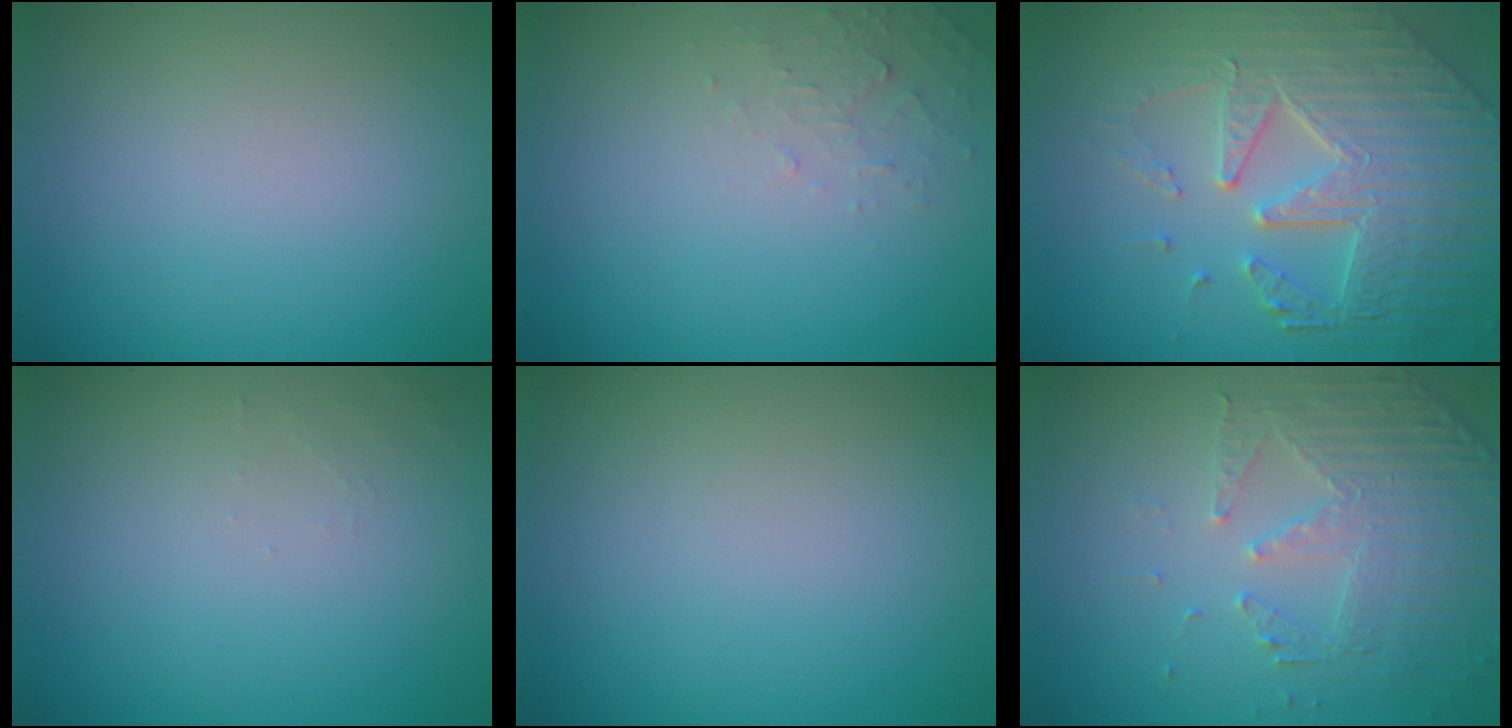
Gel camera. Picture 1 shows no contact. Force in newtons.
{"total": 1.4, "press": 1.4, "slide": 0.2}
{"total": 7.8, "press": 5.9, "slide": 5.1}
{"total": 0.7, "press": 0.7, "slide": 0.1}
{"total": 0.0}
{"total": 5.0, "press": 3.5, "slide": 3.6}